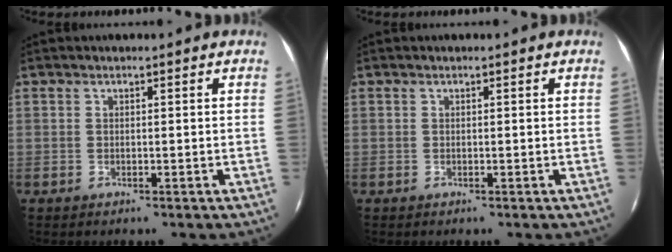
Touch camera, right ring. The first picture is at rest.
{"total": 0.0}